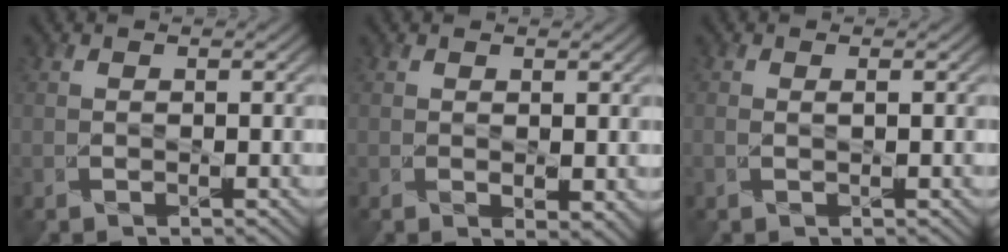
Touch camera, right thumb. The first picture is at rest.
{"total": 1.5, "force": [0.5, 0.7, 1.2], "torque": [-0.024, -0.009, 0.014]}
{"total": 0.7, "force": [0.3, 0.1, 0.7], "torque": [-0.012, 0.003, 0.004]}